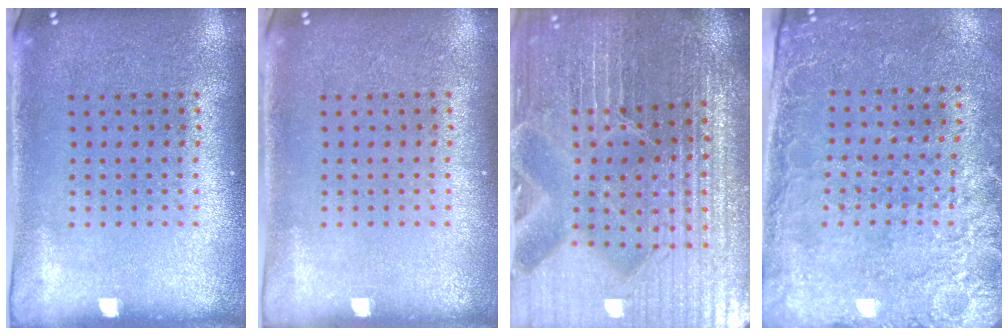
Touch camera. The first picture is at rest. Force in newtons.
{"total": 0.0}
{"total": 5.5, "press": 5.1, "slide": 1.9}
{"total": 2.6, "press": 2.3, "slide": 1.3}